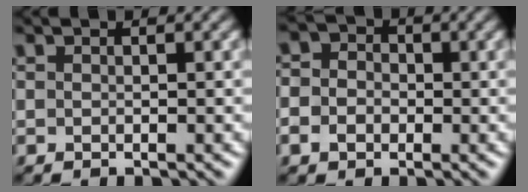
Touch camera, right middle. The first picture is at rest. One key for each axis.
{"total": 4.2, "fx": 0.1, "fy": 3.6, "fz": 2.0, "tx": -0.025, "ty": 0.017, "tz": -0.028}